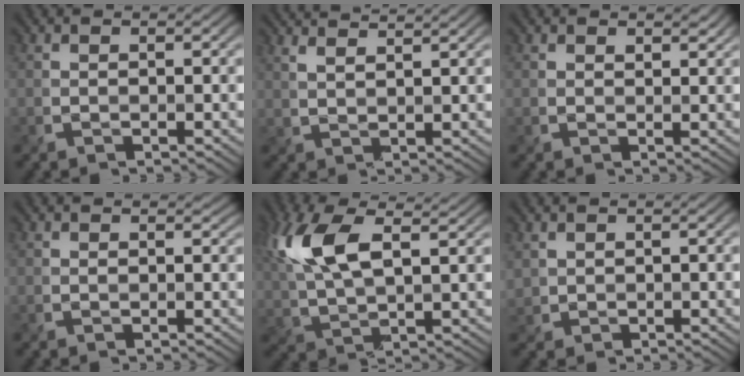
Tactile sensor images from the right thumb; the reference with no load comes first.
{"total": 5.5, "force": [4.5, 1.1, 3.0], "torque": [-0.039, 0.022, 0.050]}
{"total": 1.7, "force": [1.4, 0.7, 0.6], "torque": [-0.012, -0.003, 0.028]}
{"total": 0.9, "force": [0.8, 0.3, 0.3], "torque": [-0.002, 0.000, 0.015]}
{"total": 11.6, "force": [4.2, 5.3, 9.4], "torque": [-0.228, 0.011, 0.074]}
{"total": 1.3, "force": [0.8, 1.0, 0.3], "torque": [-0.010, -0.001, 0.018]}